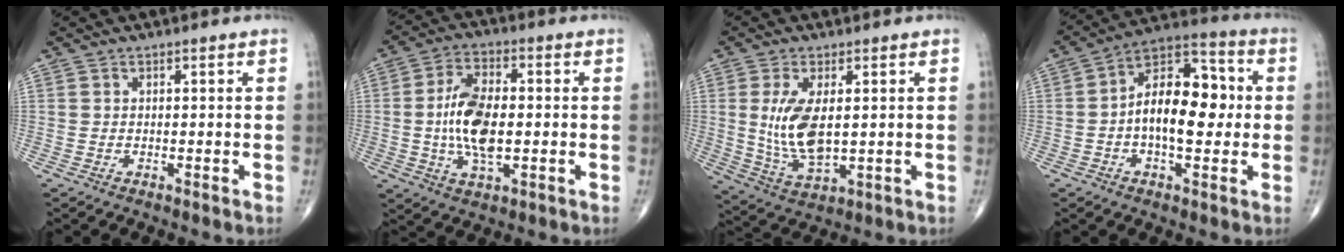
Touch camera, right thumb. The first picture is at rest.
{"total": 11.7, "force": [-0.6, 5.8, 10.2], "torque": [-0.192, 0.004, -0.013]}
{"total": 10.3, "force": [1.3, 4.7, 9.0], "torque": [-0.179, -0.019, 0.036]}
{"total": 15.0, "force": [-0.2, 8.1, 12.6], "torque": [-0.180, 0.034, -0.016]}